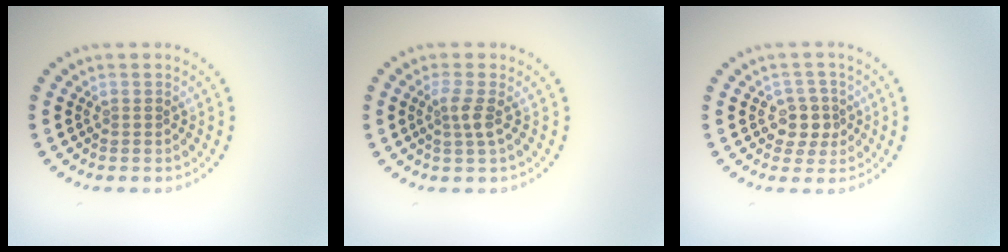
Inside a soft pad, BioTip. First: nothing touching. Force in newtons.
{"total": 1.8, "press": 1.3, "slide": 1.1}
{"total": 2.4, "press": 2.1, "slide": 1.0}